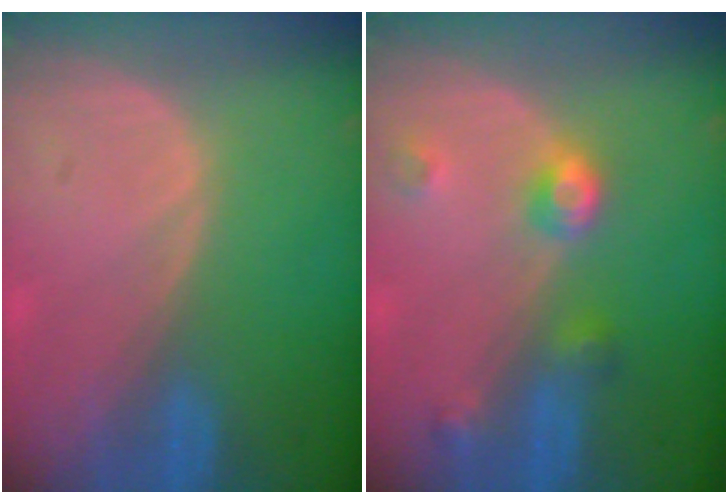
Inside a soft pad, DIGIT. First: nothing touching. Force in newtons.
{"total": 4.6, "press": 4.1, "slide": 2.1}